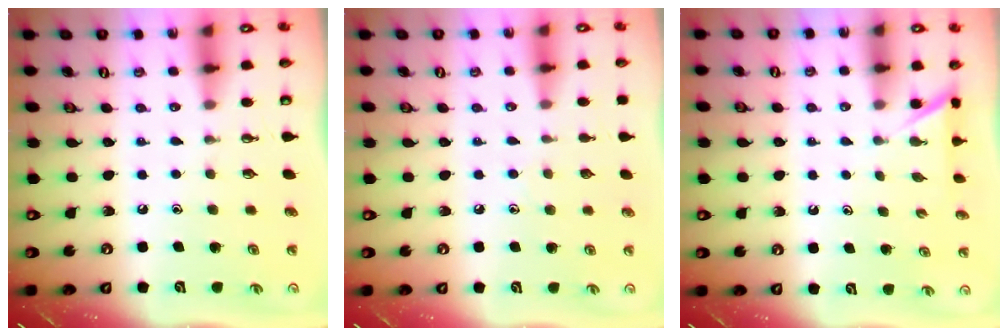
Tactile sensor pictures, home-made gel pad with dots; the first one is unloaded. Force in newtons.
{"total": 5.7, "press": 5.7, "slide": 0.8}
{"total": 1.6, "press": 1.6, "slide": 0.2}